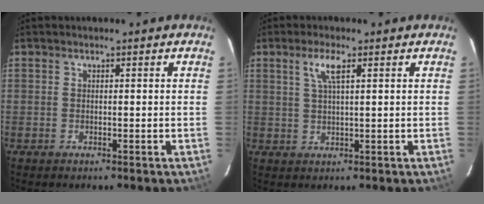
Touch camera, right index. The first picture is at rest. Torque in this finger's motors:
{"motor_torque": [0.62, 0.35, 0.34, 0.06]}